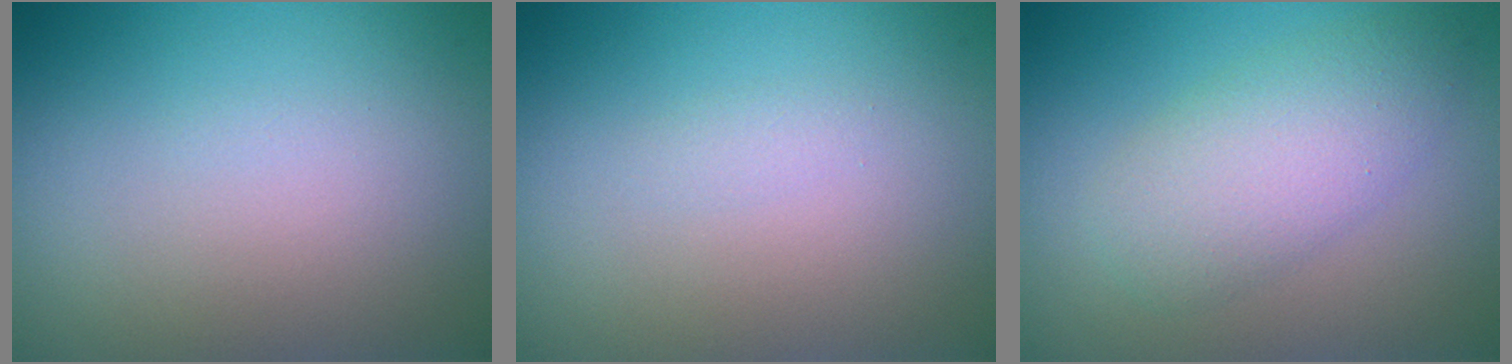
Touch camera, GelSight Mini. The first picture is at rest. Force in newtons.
{"total": 0.6, "press": 0.6, "slide": 0.0}
{"total": 4.3, "press": 4.3, "slide": 0.2}